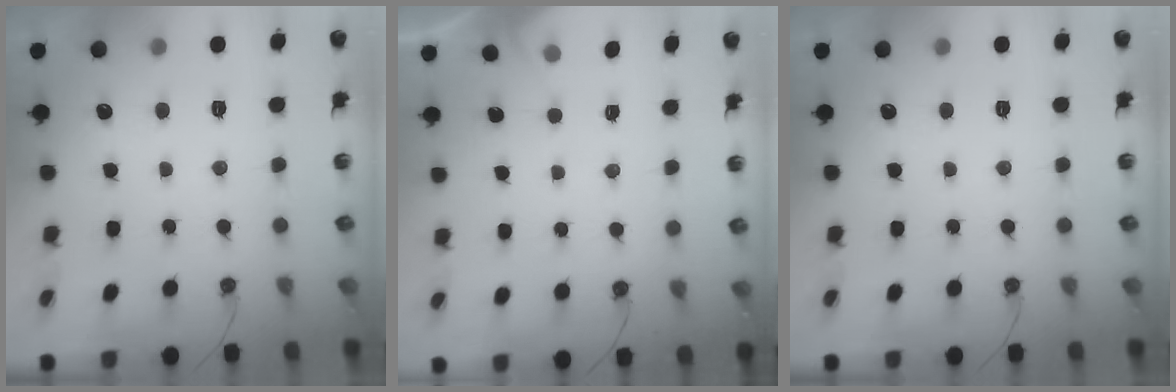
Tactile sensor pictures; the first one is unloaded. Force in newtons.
{"total": 2.2, "press": 2.2, "slide": 0.4}
{"total": 0.0}